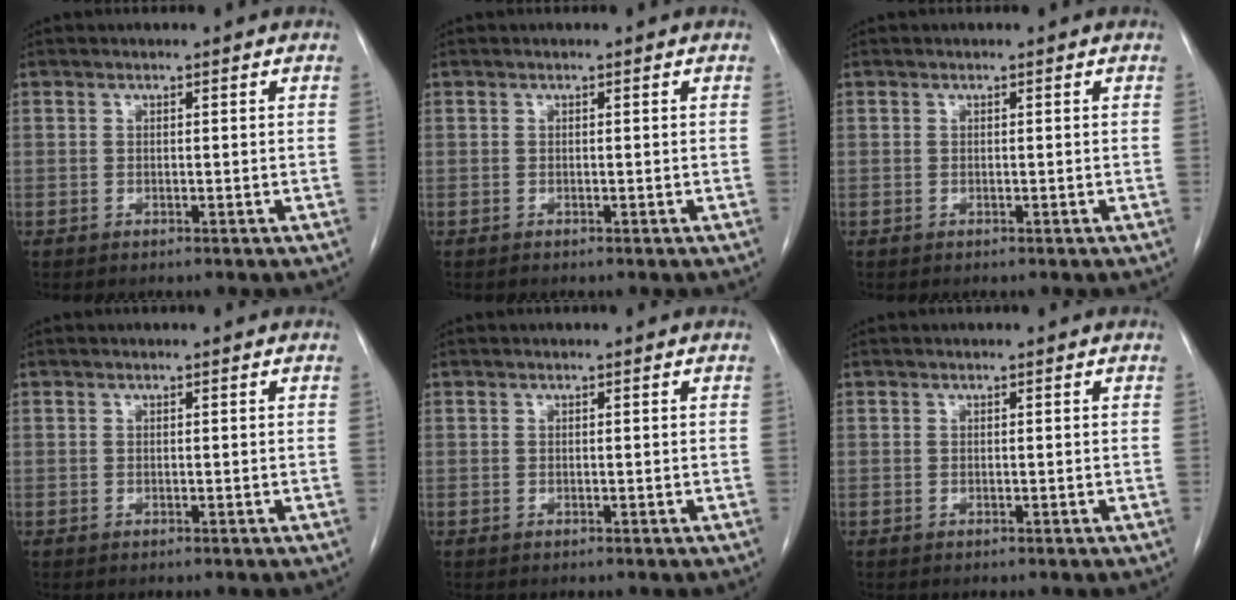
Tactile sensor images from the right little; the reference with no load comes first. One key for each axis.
{"total": 0.0}
{"total": 0.0}
{"total": 0.0}
{"total": 0.0}
{"total": 0.0}